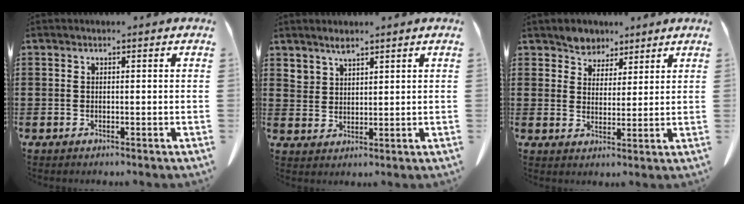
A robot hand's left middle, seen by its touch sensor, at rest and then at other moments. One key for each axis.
{"total": 2.3, "fx": 2.1, "fy": 0.7, "fz": 0.4, "tx": -0.012, "ty": -0.001, "tz": 0.042}
{"total": 4.1, "fx": 3.5, "fy": 2.0, "fz": -0.2, "tx": -0.016, "ty": -0.005, "tz": 0.066}